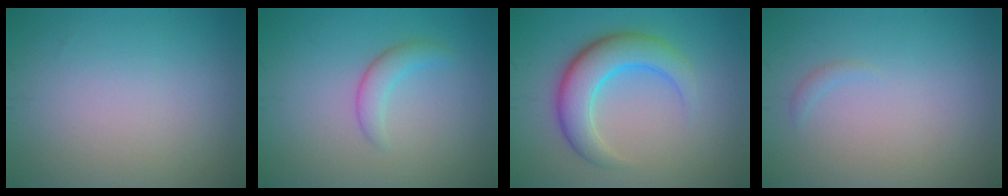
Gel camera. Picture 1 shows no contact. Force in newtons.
{"total": 1.9, "press": 1.9, "slide": 0.1}
{"total": 5.6, "press": 5.6, "slide": 0.1}
{"total": 0.6, "press": 0.6, "slide": 0.1}